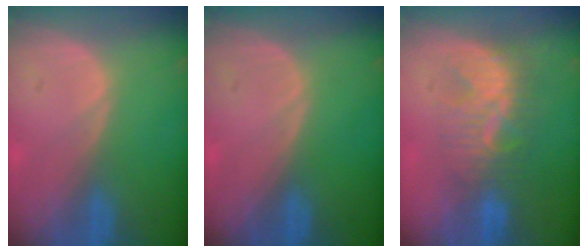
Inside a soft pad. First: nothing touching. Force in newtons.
{"total": 0.0}
{"total": 7.7, "press": 7.4, "slide": 2.3}